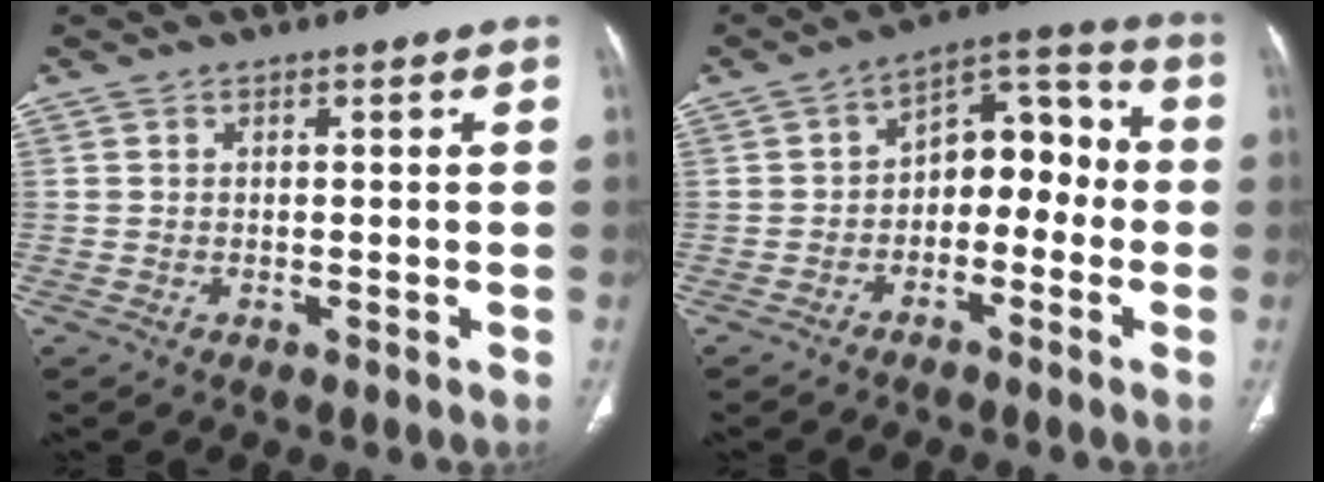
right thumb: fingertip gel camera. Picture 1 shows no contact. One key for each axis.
{"total": 10.5, "fx": -1.7, "fy": 6.9, "fz": 7.7, "tx": -0.067, "ty": 0.052, "tz": -0.042}